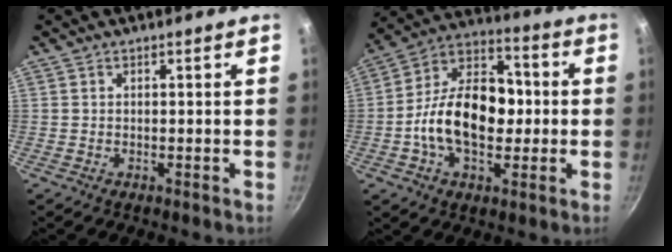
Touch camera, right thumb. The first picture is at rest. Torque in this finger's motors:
{"motor_torque": [2.22, 2.66, 1.19, -0.88, 0.18]}